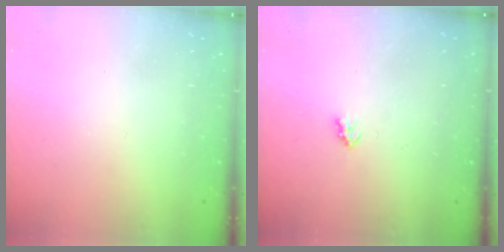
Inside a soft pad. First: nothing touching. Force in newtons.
{"total": 2.4, "press": 2.4, "slide": 0.4}